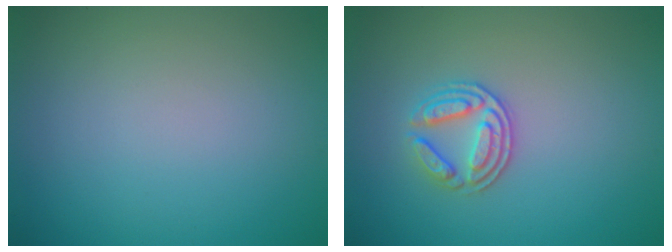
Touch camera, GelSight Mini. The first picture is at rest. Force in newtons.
{"total": 2.9, "press": 2.6, "slide": 1.1}